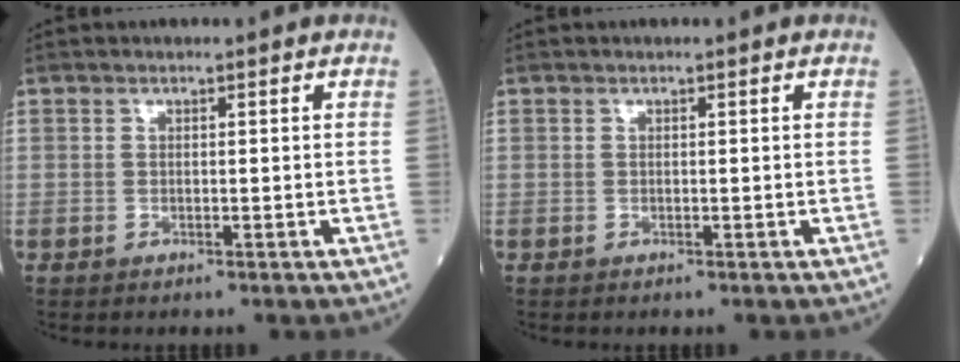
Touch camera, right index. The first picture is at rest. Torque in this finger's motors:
{"motor_torque": [0.01, -0.01, 0.00, 0.01]}